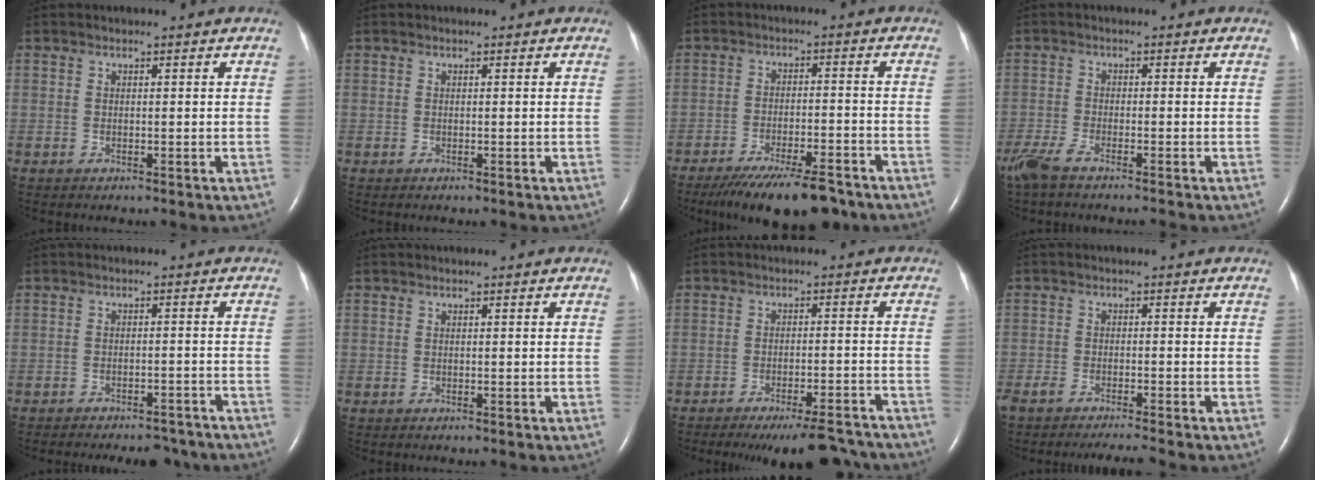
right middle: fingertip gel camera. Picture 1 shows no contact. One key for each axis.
{"total": 0.0}
{"total": 12.9, "fx": -10.3, "fy": 2.4, "fz": 7.4, "tx": -0.111, "ty": -0.019, "tz": -0.160}
{"total": 5.3, "fx": -4.2, "fy": 0.5, "fz": 3.1, "tx": -0.066, "ty": -0.014, "tz": -0.080}
{"total": 10.3, "fx": -9.3, "fy": 2.7, "fz": 3.4, "tx": -0.046, "ty": -0.002, "tz": -0.106}
{"total": 0.0}
{"total": 11.4, "fx": -10.4, "fy": 1.6, "fz": 4.3, "tx": -0.046, "ty": -0.003, "tz": -0.134}
{"total": 6.4, "fx": -5.7, "fy": -0.1, "fz": 2.9, "tx": -0.049, "ty": -0.014, "tz": -0.095}